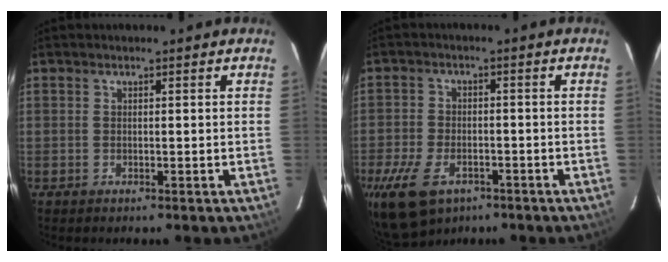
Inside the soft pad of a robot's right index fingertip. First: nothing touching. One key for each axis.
{"total": 11.8, "fx": -7.0, "fy": 6.8, "fz": 6.6, "tx": -0.163, "ty": -0.022, "tz": -0.122}